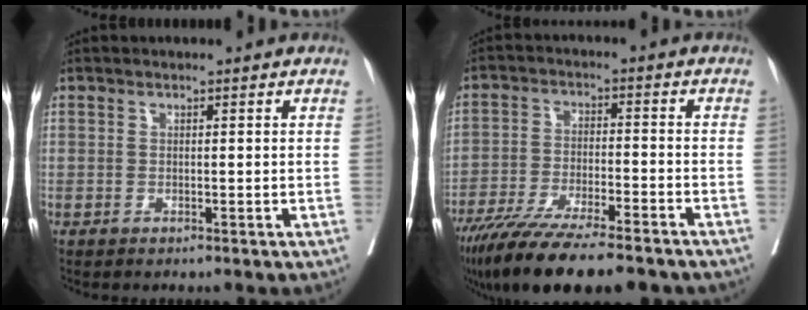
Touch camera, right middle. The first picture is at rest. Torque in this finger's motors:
{"motor_torque": [1.09, -1.04, 0.35, 0.09]}